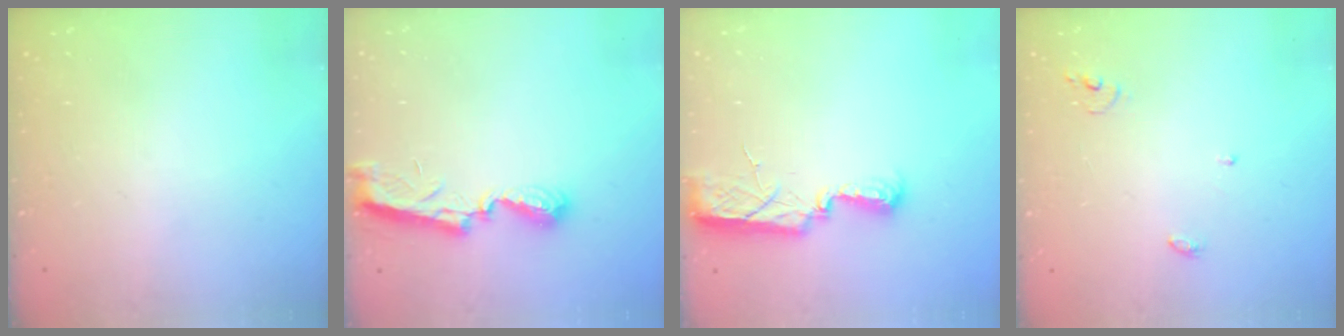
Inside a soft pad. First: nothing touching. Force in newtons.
{"total": 7.6, "press": 7.5, "slide": 0.3}
{"total": 10.7, "press": 9.0, "slide": 5.8}
{"total": 3.8, "press": 3.8, "slide": 0.4}